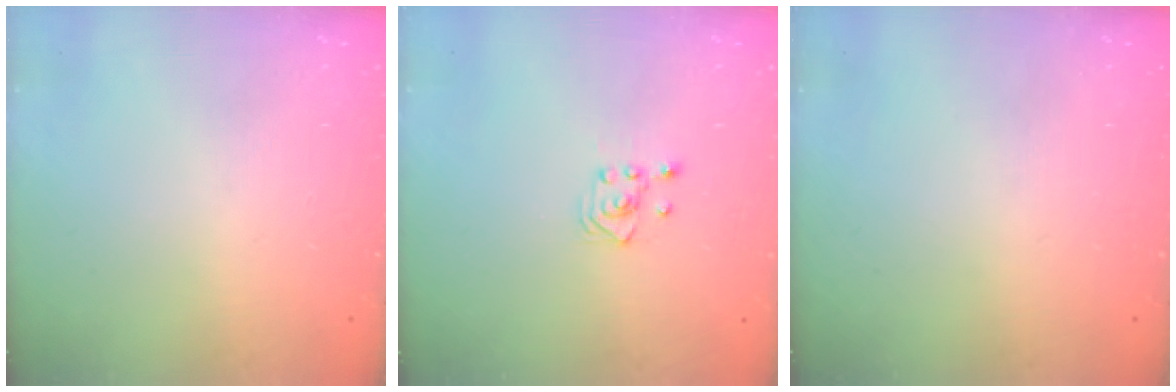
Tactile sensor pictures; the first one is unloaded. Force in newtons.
{"total": 3.0, "press": 2.6, "slide": 1.5}
{"total": 0.0}